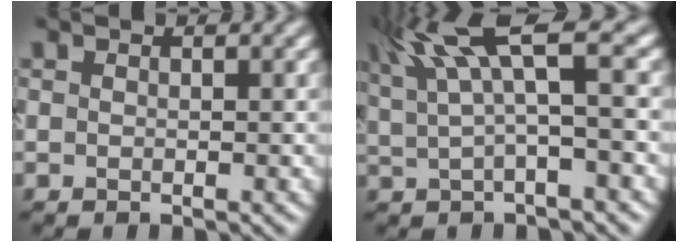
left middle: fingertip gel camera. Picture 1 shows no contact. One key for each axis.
{"total": 6.7, "fx": 3.4, "fy": 1.1, "fz": 5.7, "tx": -0.106, "ty": 0.019, "tz": 0.060}